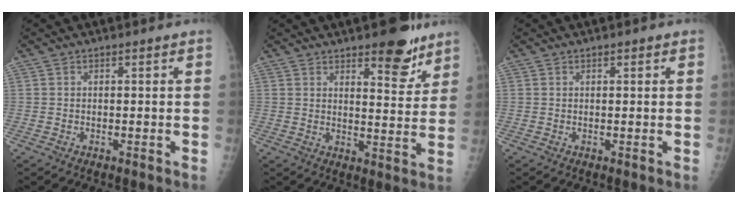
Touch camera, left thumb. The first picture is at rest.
{"total": 9.3, "force": [6.4, 3.5, 5.8], "torque": [-0.048, -0.041, 0.089]}
{"total": 0.8, "force": [0.3, 0.3, 0.6], "torque": [-0.005, 0.001, 0.003]}